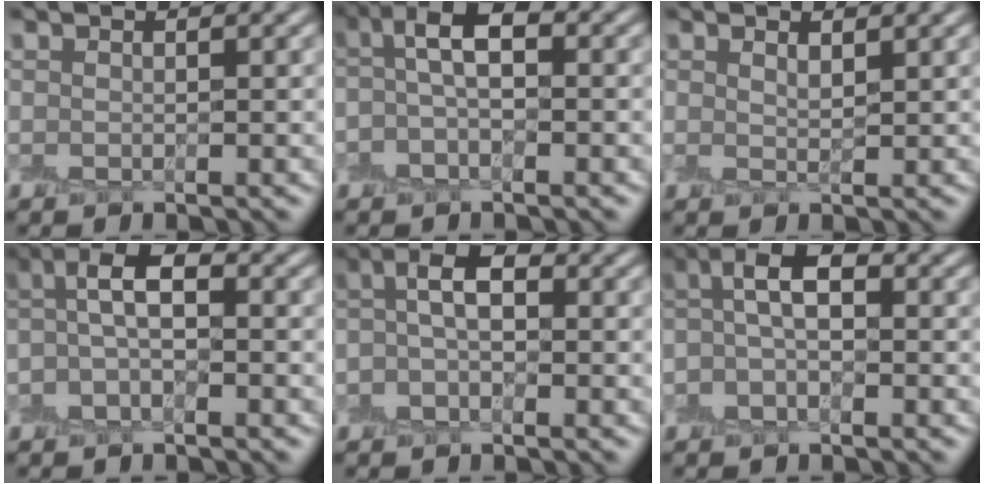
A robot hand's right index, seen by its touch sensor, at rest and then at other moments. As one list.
[{"total": 3.8, "force": [0.1, 1.7, 3.3], "torque": [-0.060, 0.011, -0.005]}, {"total": 1.2, "force": [0.7, 0.2, 0.9], "torque": [-0.018, -0.002, 0.011]}, {"total": 3.9, "force": [-0.2, 1.8, 3.5], "torque": [-0.066, 0.013, -0.012]}, {"total": 3.4, "force": [-0.1, 1.7, 2.9], "torque": [-0.055, 0.009, -0.010]}, {"total": 3.8, "force": [-0.1, 1.9, 3.3], "torque": [-0.058, 0.012, -0.009]}]